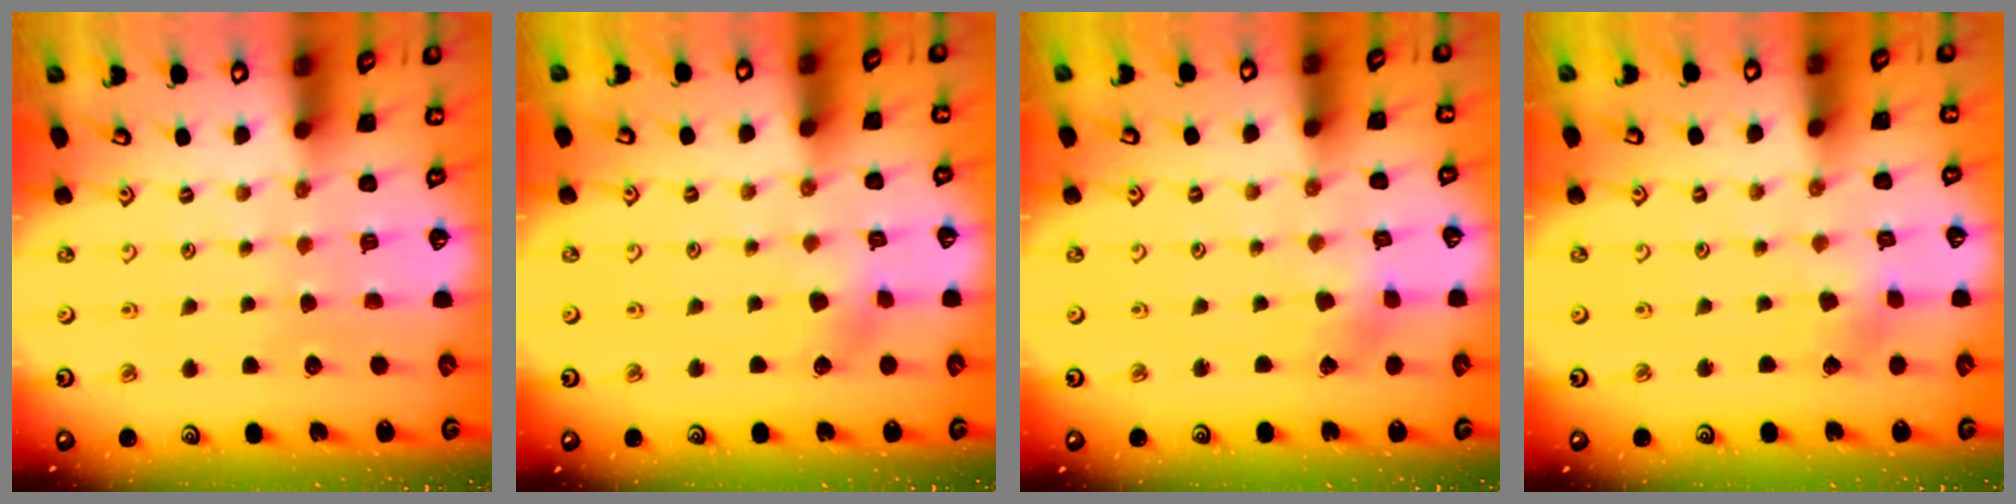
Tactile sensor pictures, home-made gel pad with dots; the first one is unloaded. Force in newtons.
{"total": 3.4, "press": 3.3, "slide": 0.4}
{"total": 1.9, "press": 1.9, "slide": 0.3}
{"total": 2.8, "press": 2.8, "slide": 0.1}